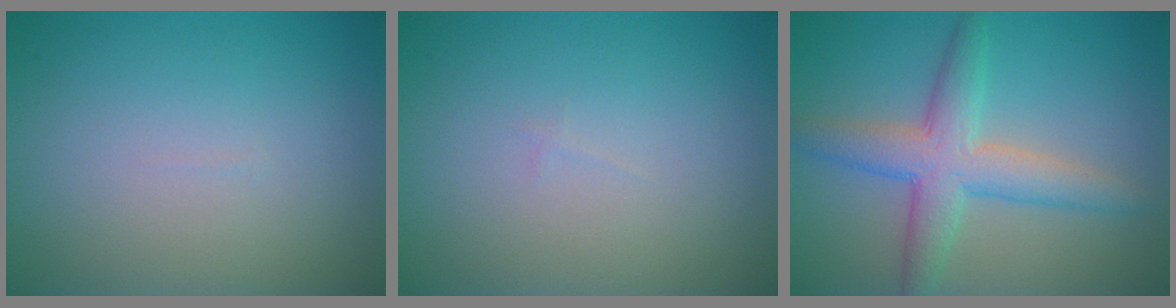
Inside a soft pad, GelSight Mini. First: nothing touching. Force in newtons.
{"total": 0.0}
{"total": 5.2, "press": 5.2, "slide": 0.1}